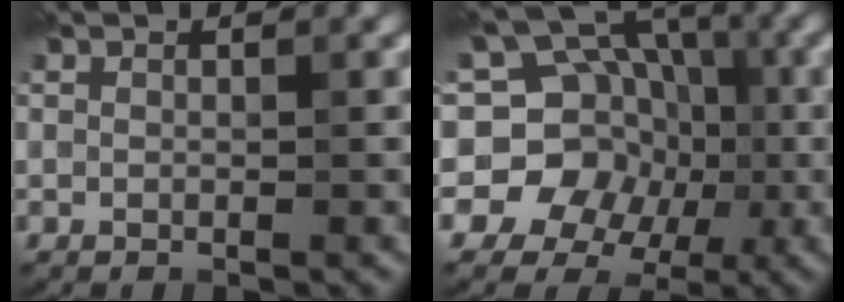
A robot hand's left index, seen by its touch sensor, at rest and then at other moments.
{"total": 11.3, "force": [-1.2, 10.5, 4.1], "torque": [-0.061, 0.041, -0.054]}